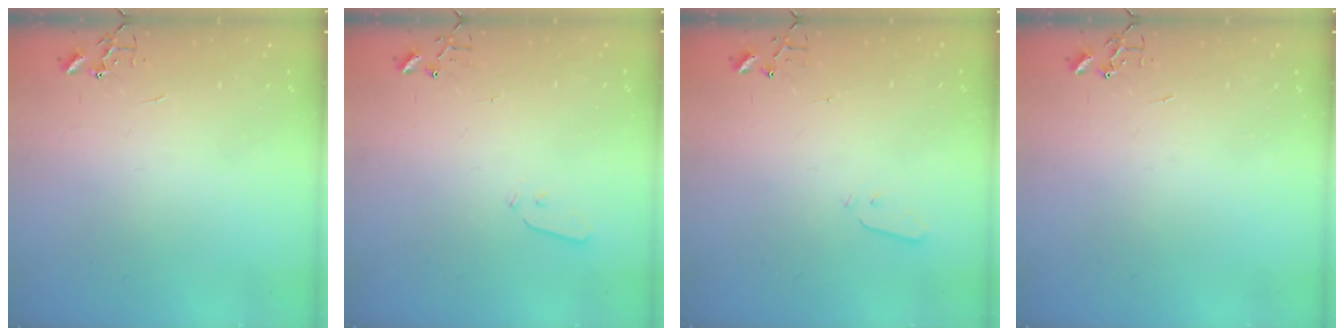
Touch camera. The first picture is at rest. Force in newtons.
{"total": 3.6, "press": 3.6, "slide": 0.5}
{"total": 2.9, "press": 2.8, "slide": 0.8}
{"total": 0.0}